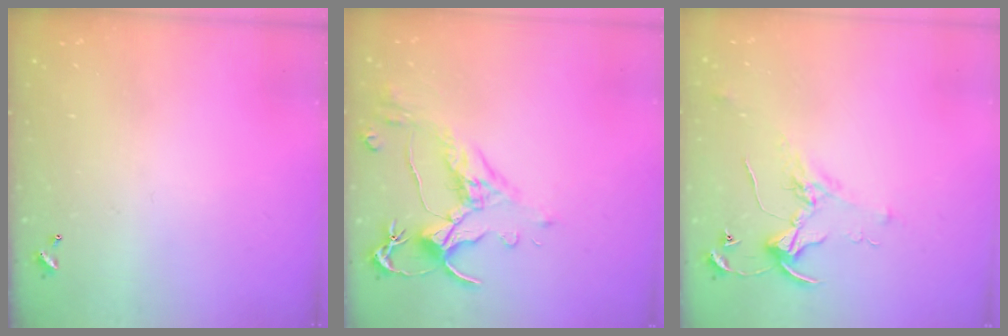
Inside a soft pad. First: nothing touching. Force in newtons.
{"total": 2.6, "press": 2.2, "slide": 1.3}
{"total": 2.1, "press": 2.1, "slide": 0.1}